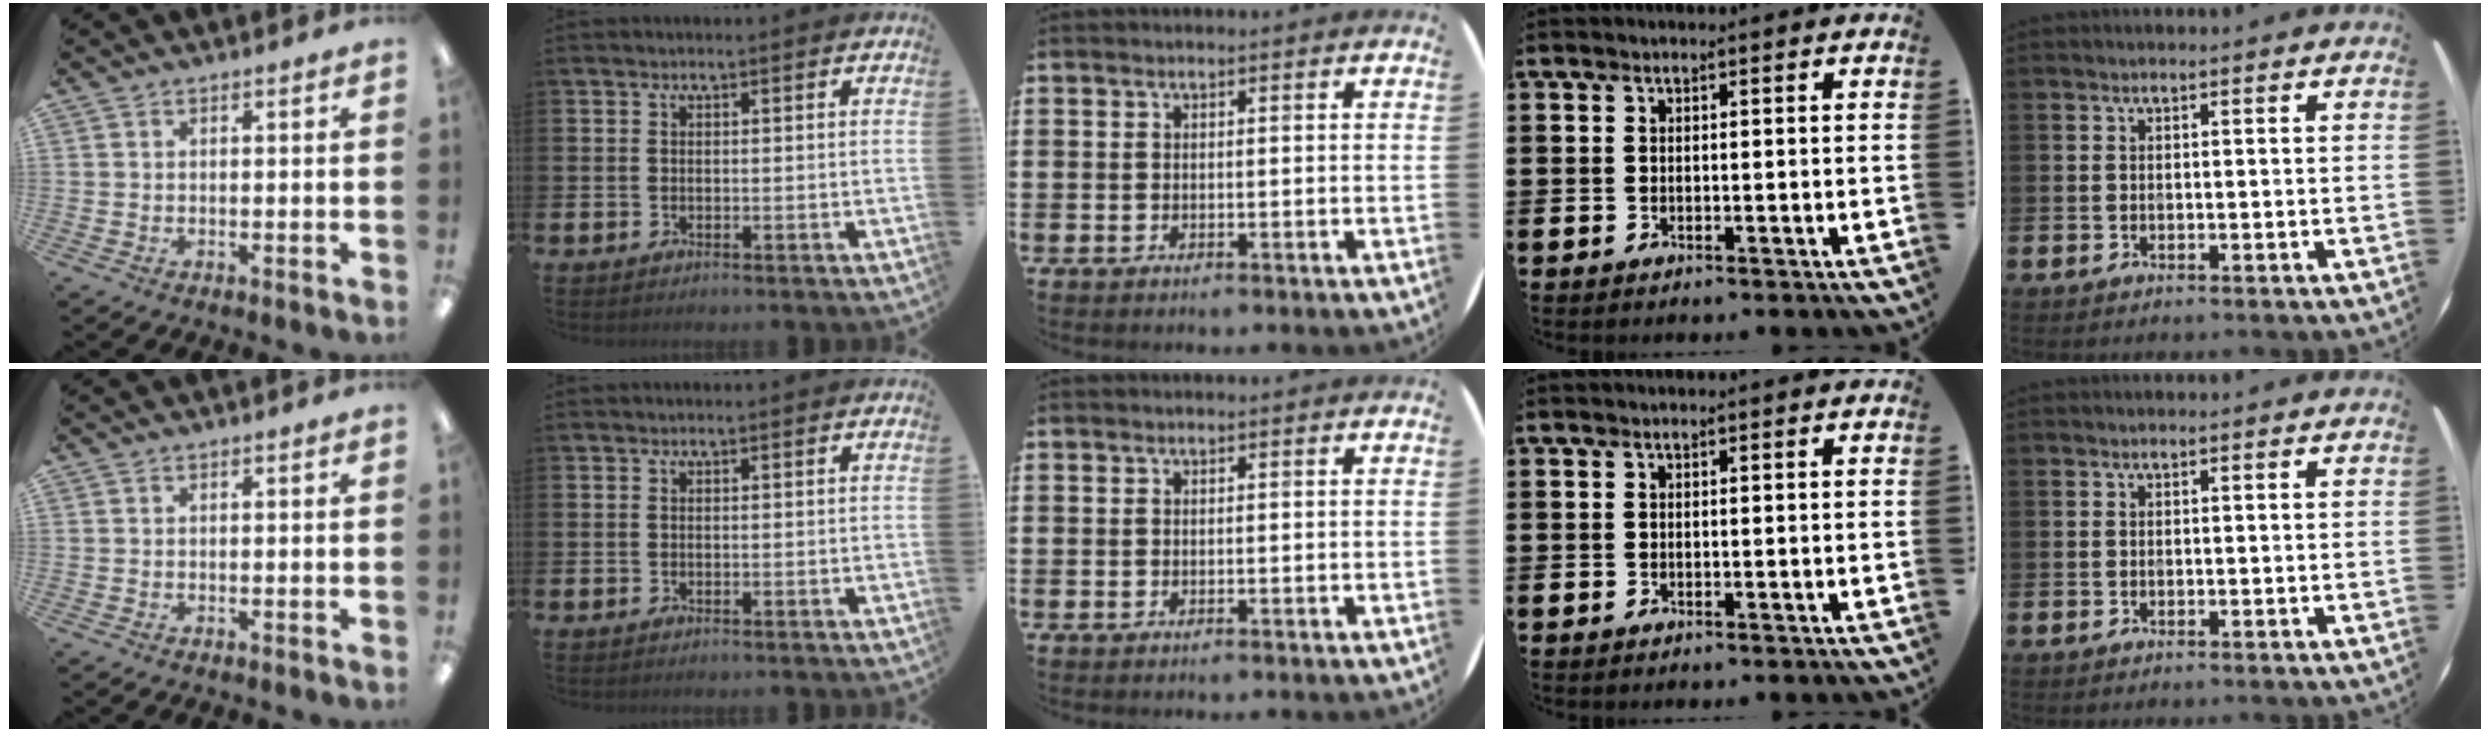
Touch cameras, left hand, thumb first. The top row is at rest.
{}